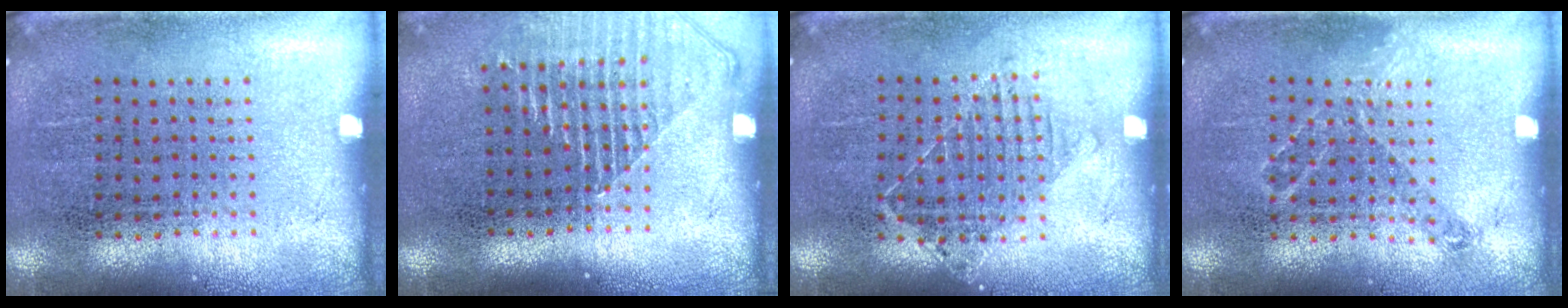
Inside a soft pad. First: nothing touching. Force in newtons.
{"total": 1.4, "press": 1.3, "slide": 0.5}
{"total": 1.1, "press": 0.9, "slide": 0.6}
{"total": 0.8, "press": 0.8, "slide": 0.3}